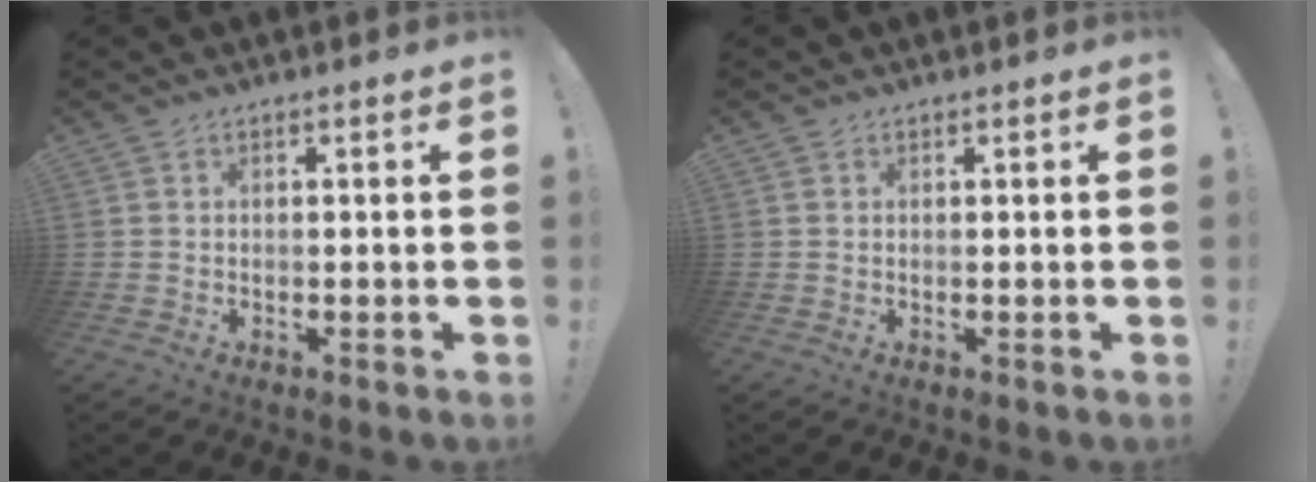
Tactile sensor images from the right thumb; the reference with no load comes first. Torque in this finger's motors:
{"motor_torque": [-0.22, -0.06, 0.08, 0.07, -0.12]}